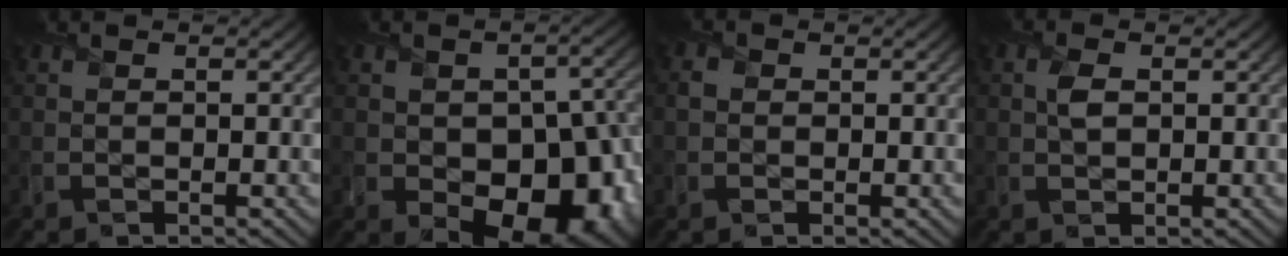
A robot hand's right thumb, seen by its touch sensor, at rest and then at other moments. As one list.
[{"total": 13.2, "force": [-3.2, 8.4, 9.7], "torque": [-0.128, -0.037, -0.032]}, {"total": 1.3, "force": [-0.1, 1.2, 0.4], "torque": [-0.004, -0.003, -0.008]}, {"total": 1.7, "force": [0.5, 1.0, 1.3], "torque": [-0.031, 0.002, 0.006]}]